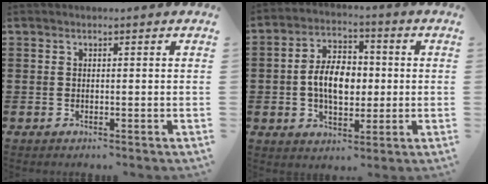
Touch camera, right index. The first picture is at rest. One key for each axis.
{"total": 7.6, "fx": -0.3, "fy": 4.8, "fz": 5.8, "tx": -0.112, "ty": 0.005, "tz": -0.013}